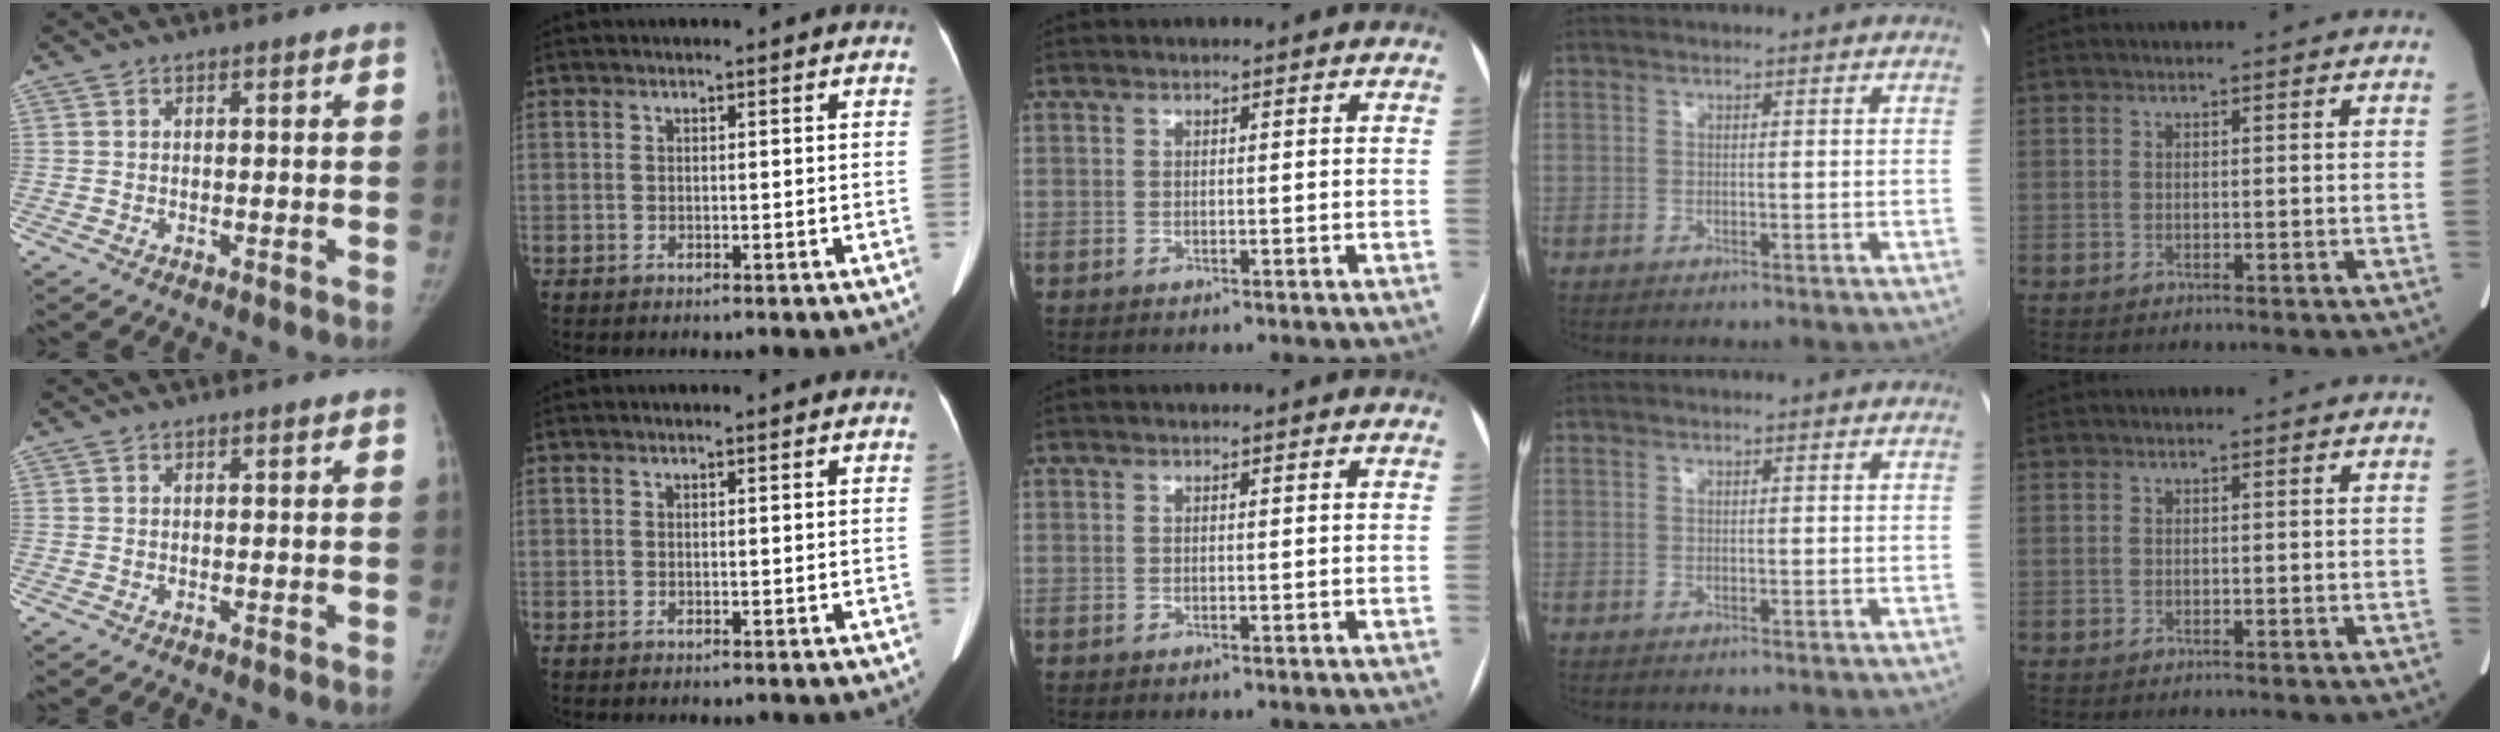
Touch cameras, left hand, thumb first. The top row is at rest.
{}